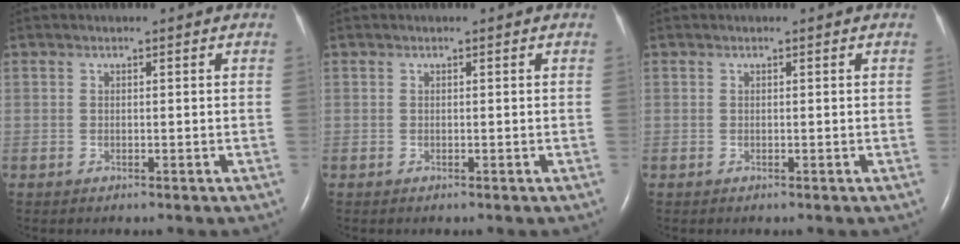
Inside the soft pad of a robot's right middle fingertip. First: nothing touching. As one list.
[{"total": 0.0}, {"total": 0.0}]